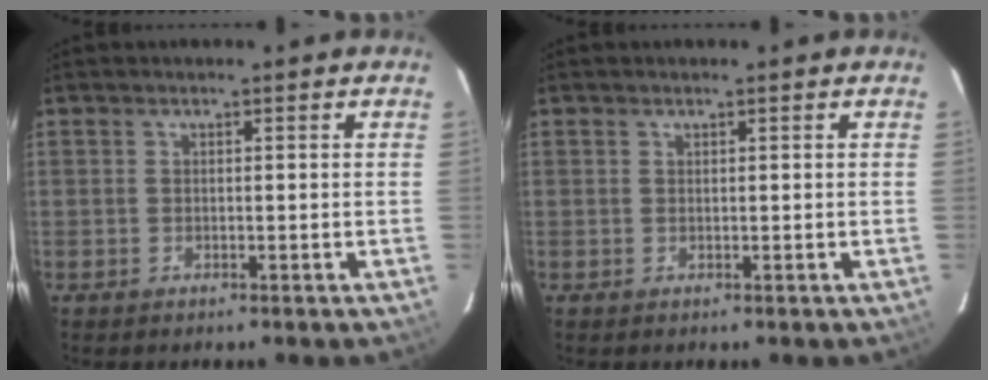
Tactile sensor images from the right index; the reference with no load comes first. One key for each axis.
{"total": 0.0}